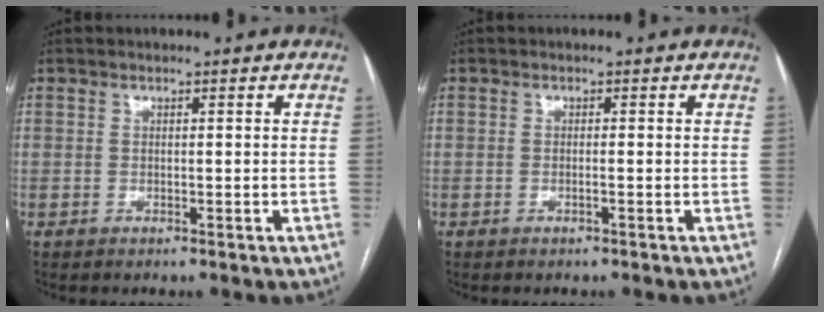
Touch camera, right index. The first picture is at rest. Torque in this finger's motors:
{"motor_torque": [0.20, 0.04, 0.10, 0.01]}